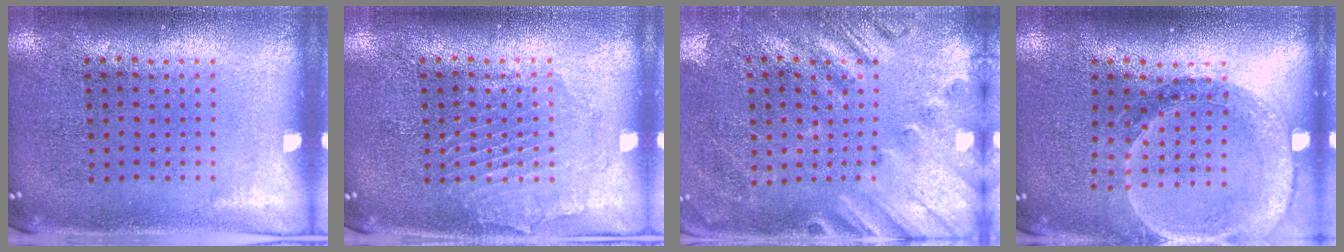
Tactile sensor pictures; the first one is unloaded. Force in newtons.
{"total": 1.4, "press": 1.4, "slide": 0.0}
{"total": 2.4, "press": 2.0, "slide": 1.4}
{"total": 1.5, "press": 1.5, "slide": 0.3}